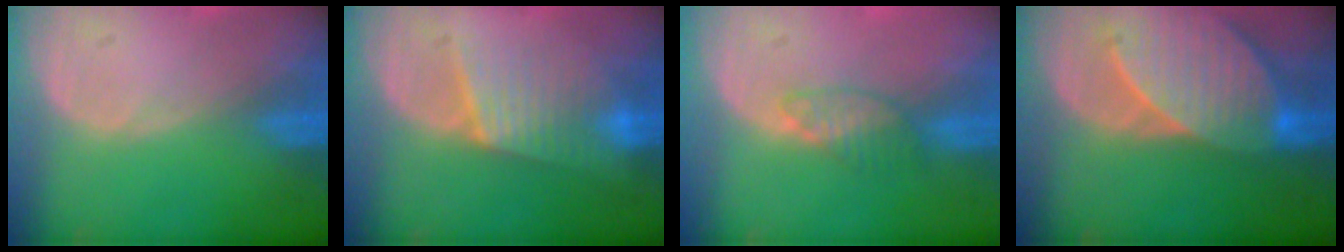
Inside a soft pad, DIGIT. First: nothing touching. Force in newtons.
{"total": 6.4, "press": 6.3, "slide": 1.0}
{"total": 3.4, "press": 3.2, "slide": 1.1}
{"total": 9.5, "press": 8.6, "slide": 3.8}